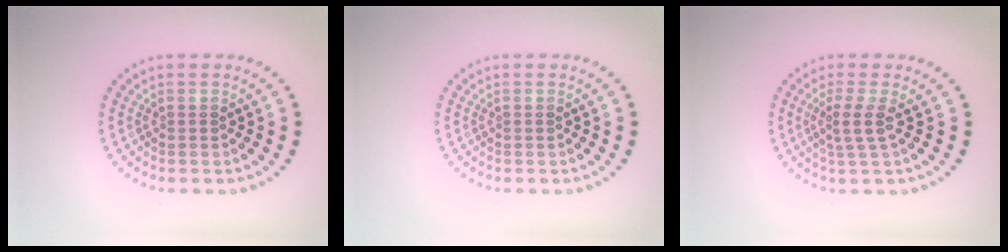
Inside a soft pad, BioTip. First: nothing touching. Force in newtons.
{"total": 0.0}
{"total": 2.2, "press": 1.6, "slide": 1.4}